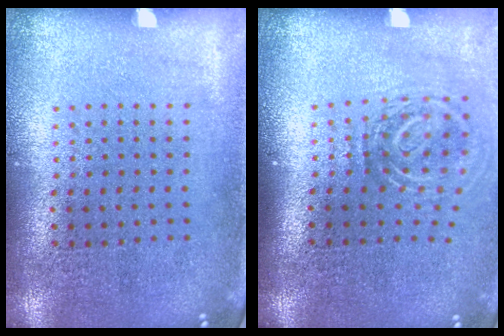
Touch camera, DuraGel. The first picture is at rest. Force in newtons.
{"total": 1.9, "press": 1.2, "slide": 1.5}